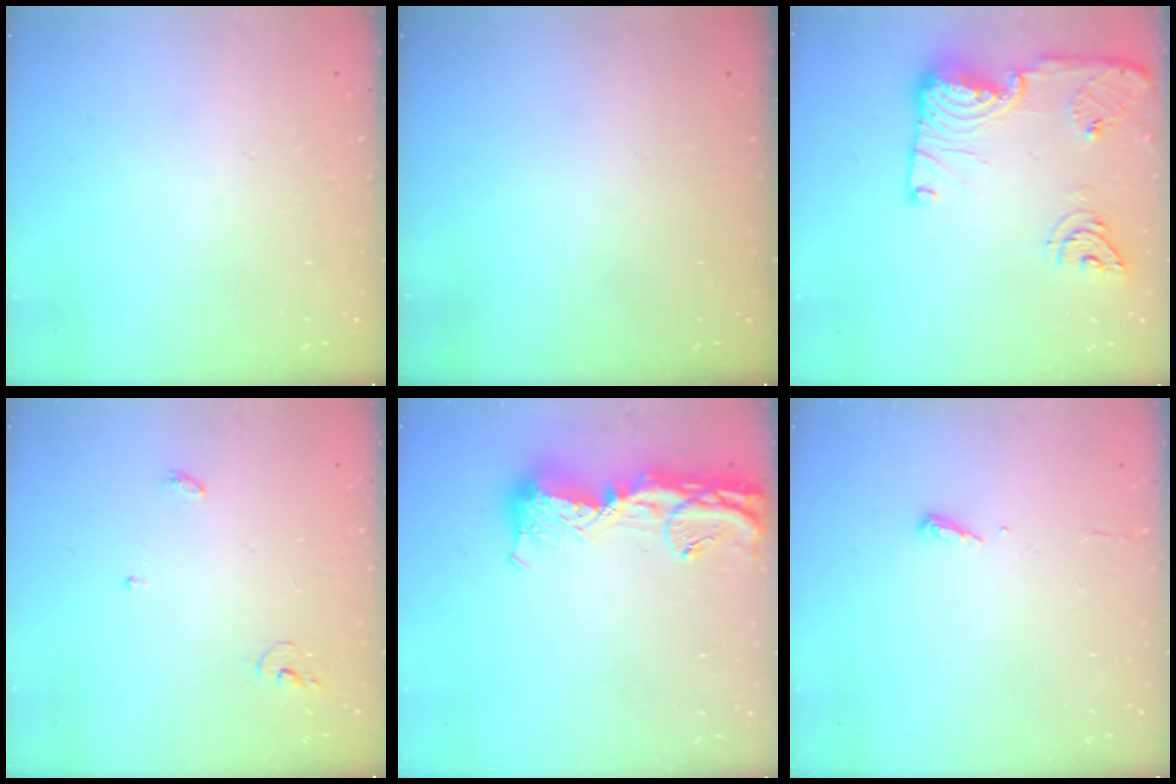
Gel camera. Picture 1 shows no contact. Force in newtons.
{"total": 0.0}
{"total": 18.3, "press": 18.2, "slide": 2.0}
{"total": 3.7, "press": 3.6, "slide": 0.3}
{"total": 15.2, "press": 15.2, "slide": 1.3}
{"total": 3.5, "press": 3.4, "slide": 0.4}